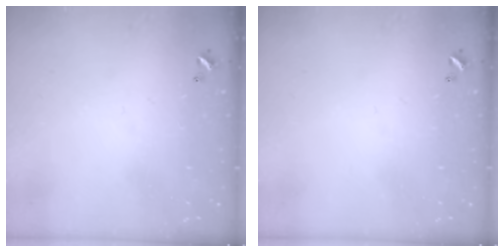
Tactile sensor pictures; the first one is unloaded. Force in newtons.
{"total": 0.0}